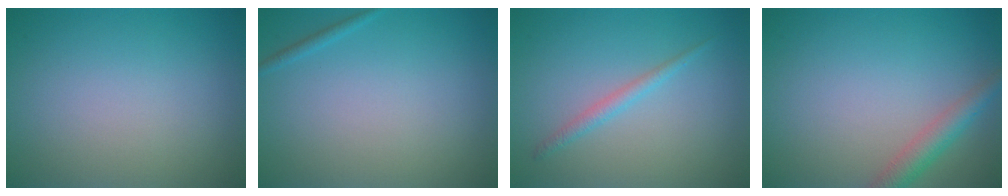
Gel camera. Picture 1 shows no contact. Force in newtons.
{"total": 0.6, "press": 0.6, "slide": 0.1}
{"total": 1.4, "press": 1.4, "slide": 0.1}
{"total": 2.6, "press": 2.6, "slide": 0.1}